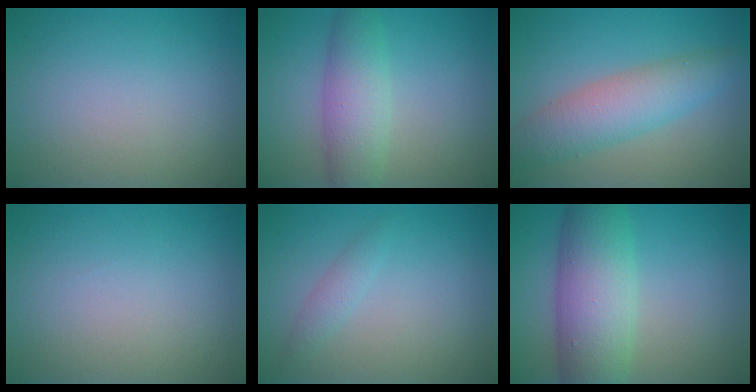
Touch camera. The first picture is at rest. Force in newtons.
{"total": 4.7, "press": 4.7, "slide": 0.1}
{"total": 5.3, "press": 5.3, "slide": 0.1}
{"total": 0.0}
{"total": 1.3, "press": 1.3, "slide": 0.0}
{"total": 8.4, "press": 8.4, "slide": 0.2}